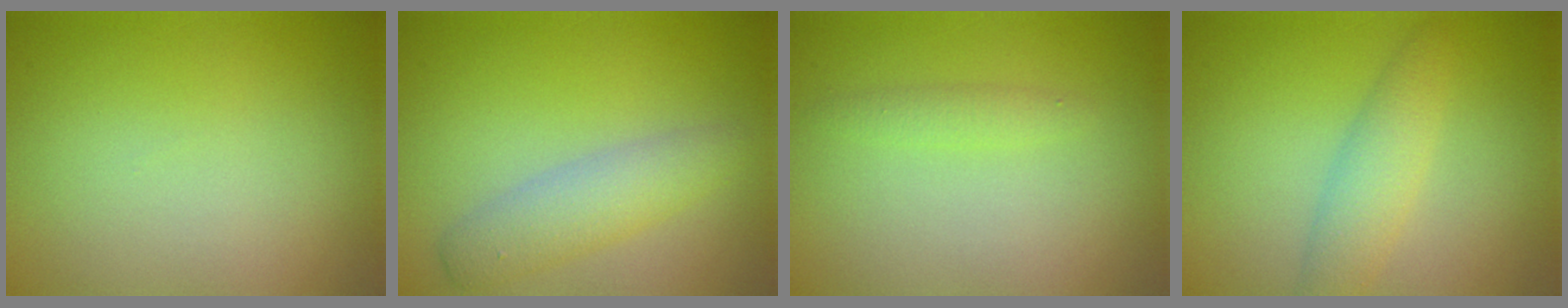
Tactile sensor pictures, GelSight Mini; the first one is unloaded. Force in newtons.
{"total": 3.3, "press": 3.3, "slide": 0.1}
{"total": 1.1, "press": 1.1, "slide": 0.0}
{"total": 2.9, "press": 2.9, "slide": 0.0}